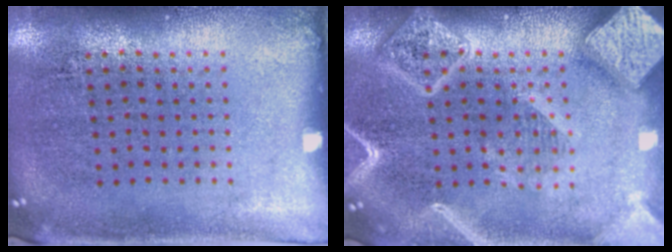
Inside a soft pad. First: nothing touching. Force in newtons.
{"total": 4.0, "press": 4.0, "slide": 0.4}